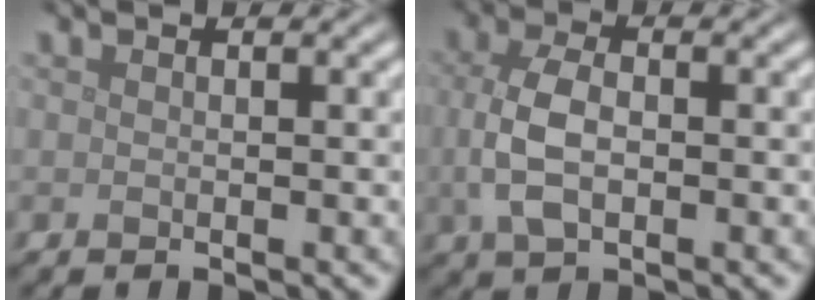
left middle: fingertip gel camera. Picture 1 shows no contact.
{"total": 4.3, "force": [-0.2, 2.5, 3.5], "torque": [-0.084, -0.001, -0.002]}